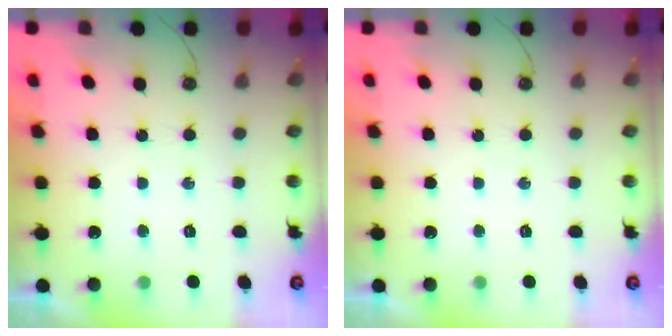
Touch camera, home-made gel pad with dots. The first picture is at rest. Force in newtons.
{"total": 0.0}